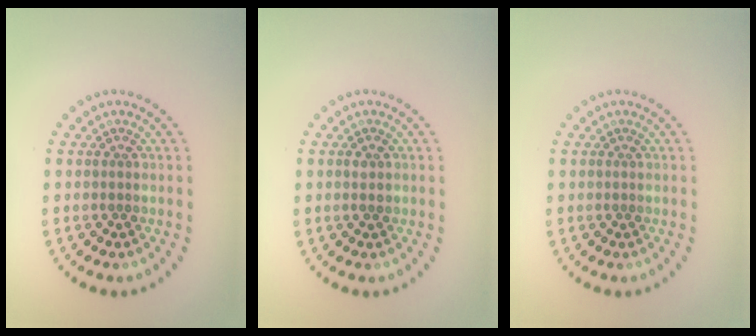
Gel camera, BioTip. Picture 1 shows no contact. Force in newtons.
{"total": 1.0, "press": 1.0, "slide": 0.1}
{"total": 0.0}